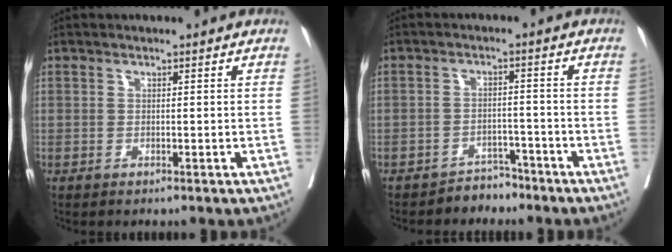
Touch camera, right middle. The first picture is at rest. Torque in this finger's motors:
{"motor_torque": [-0.04, -0.07, -0.03, -0.01]}